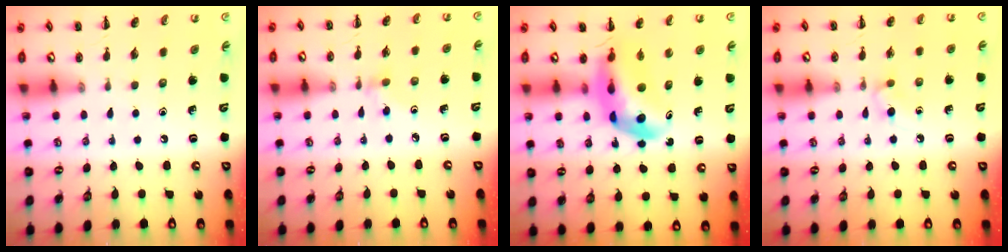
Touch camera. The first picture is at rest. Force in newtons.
{"total": 2.6, "press": 2.4, "slide": 1.1}
{"total": 7.2, "press": 6.8, "slide": 2.4}
{"total": 2.9, "press": 2.7, "slide": 1.2}